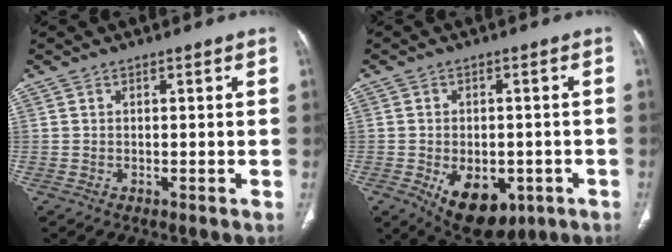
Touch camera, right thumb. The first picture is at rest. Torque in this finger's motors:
{"motor_torque": [-0.32, 0.58, -0.09, 0.09, 0.14]}